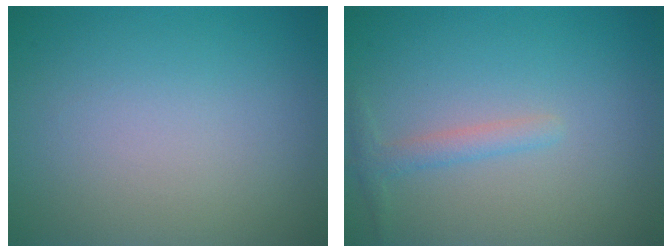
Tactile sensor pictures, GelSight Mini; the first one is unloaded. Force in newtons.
{"total": 1.5, "press": 1.5, "slide": 0.0}